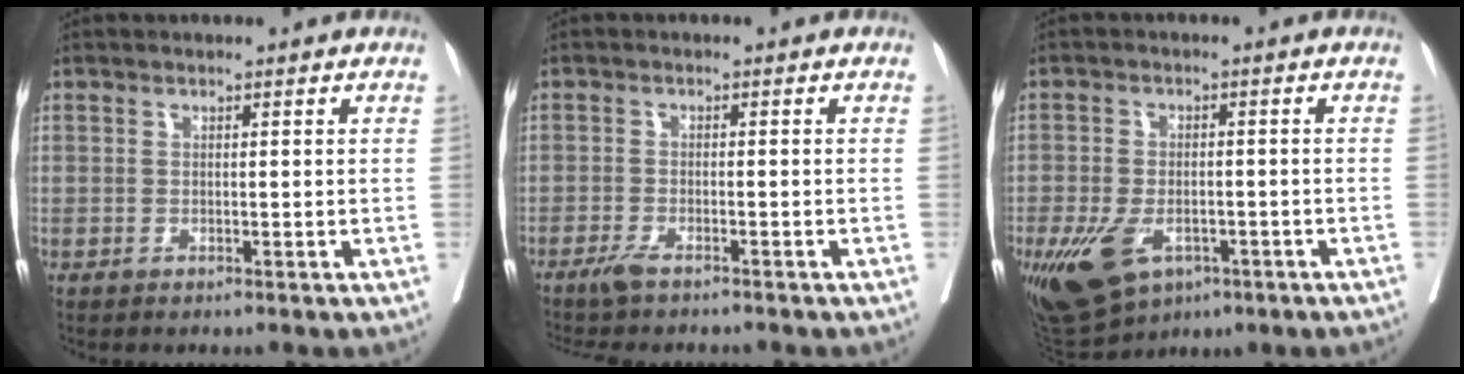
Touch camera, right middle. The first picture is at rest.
{"total": 3.8, "force": [-3.2, 0.7, 2.1], "torque": [-0.036, -0.007, -0.050]}
{"total": 12.2, "force": [-5.8, 7.2, 8.0], "torque": [-0.160, -0.009, -0.082]}